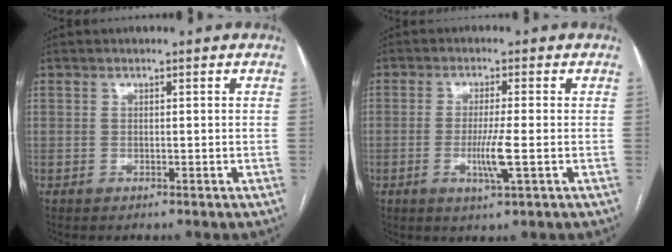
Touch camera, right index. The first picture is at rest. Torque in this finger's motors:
{"motor_torque": [1.04, 0.13, 0.48, 0.13]}